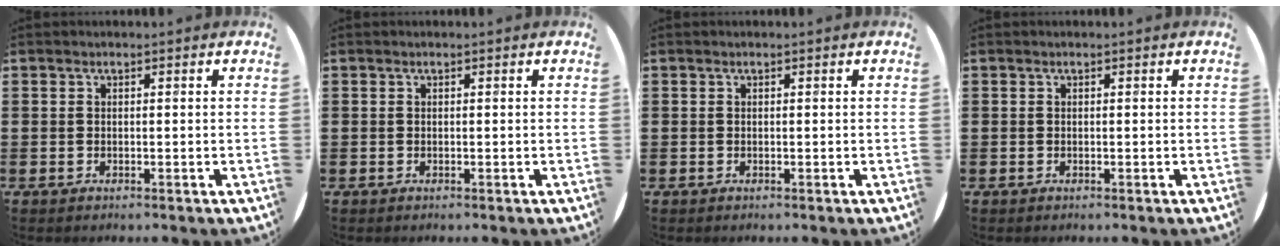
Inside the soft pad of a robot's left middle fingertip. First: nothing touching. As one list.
[{"total": 0.0}, {"total": 0.0}, {"total": 0.0}]